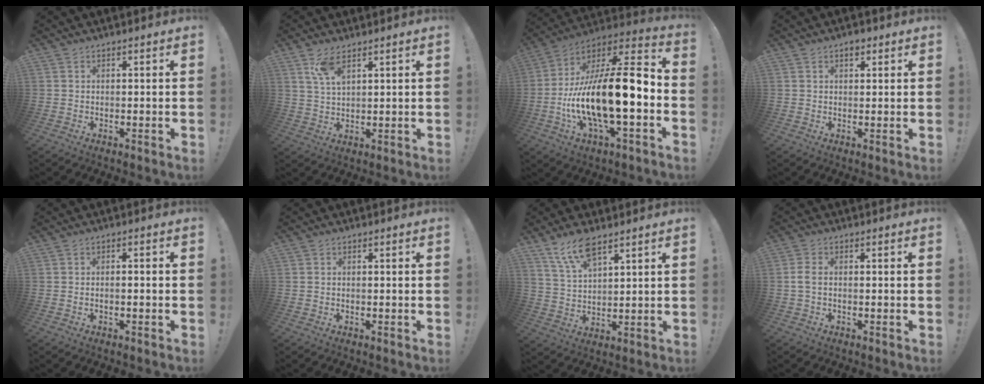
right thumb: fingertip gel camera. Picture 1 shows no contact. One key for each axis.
{"total": 6.6, "fx": 3.9, "fy": 2.4, "fz": 4.7, "tx": -0.087, "ty": -0.013, "tz": 0.072}
{"total": 21.5, "fx": -4.3, "fy": 6.7, "fz": 20.0, "tx": -0.364, "ty": 0.006, "tz": -0.072}
{"total": 1.9, "fx": 1.1, "fy": 1.1, "fz": 1.1, "tx": -0.006, "ty": -0.006, "tz": 0.015}
{"total": 1.5, "fx": -1.0, "fy": 0.3, "fz": 1.1, "tx": -0.018, "ty": 0.005, "tz": -0.017}
{"total": 0.0}
{"total": 9.5, "fx": 6.9, "fy": 3.4, "fz": 5.5, "tx": -0.107, "ty": -0.024, "tz": 0.129}
{"total": 2.9, "fx": -0.2, "fy": 1.6, "fz": 2.4, "tx": -0.060, "ty": 0.008, "tz": -0.003}